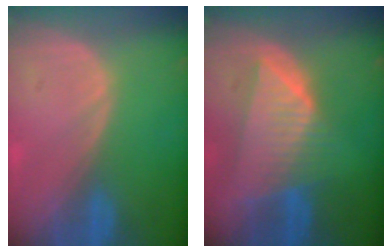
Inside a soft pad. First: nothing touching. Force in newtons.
{"total": 8.4, "press": 7.6, "slide": 3.7}